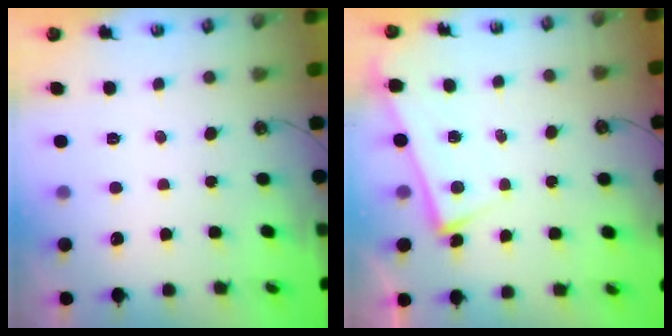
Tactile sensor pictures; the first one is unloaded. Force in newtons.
{"total": 2.8, "press": 2.8, "slide": 0.5}